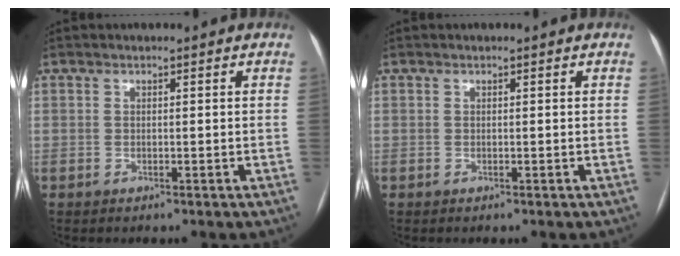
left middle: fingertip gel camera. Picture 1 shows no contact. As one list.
[{"total": 0.0}]